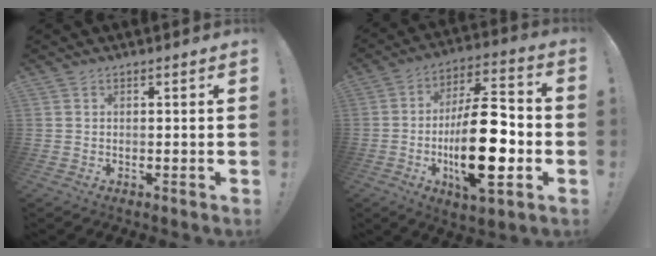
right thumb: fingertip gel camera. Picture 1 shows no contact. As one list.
[{"total": 23.6, "force": [-4.6, 8.9, 21.3], "torque": [-0.380, 0.019, -0.069]}]